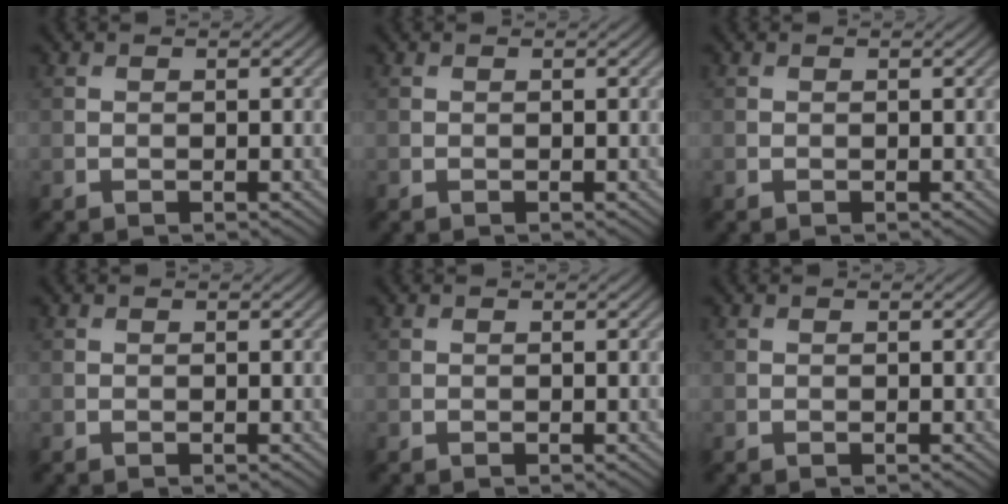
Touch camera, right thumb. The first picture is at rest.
{"total": 0.0}
{"total": 0.0}
{"total": 0.0}
{"total": 0.0}
{"total": 0.0}